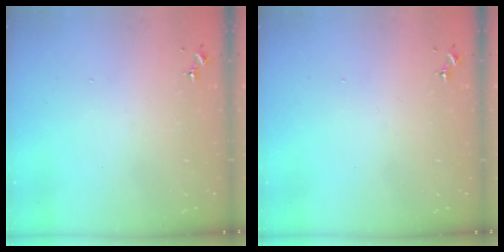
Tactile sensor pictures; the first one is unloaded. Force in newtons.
{"total": 0.0}